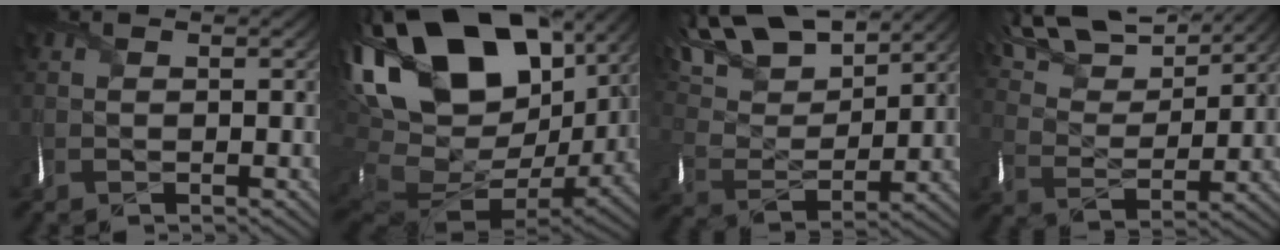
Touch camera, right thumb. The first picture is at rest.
{"total": 23.2, "force": [7.0, 14.1, 17.0], "torque": [-0.362, -0.006, 0.152]}
{"total": 14.6, "force": [11.0, 5.4, 7.9], "torque": [-0.198, 0.026, 0.170]}
{"total": 13.2, "force": [10.5, 4.4, 6.5], "torque": [-0.163, 0.010, 0.162]}